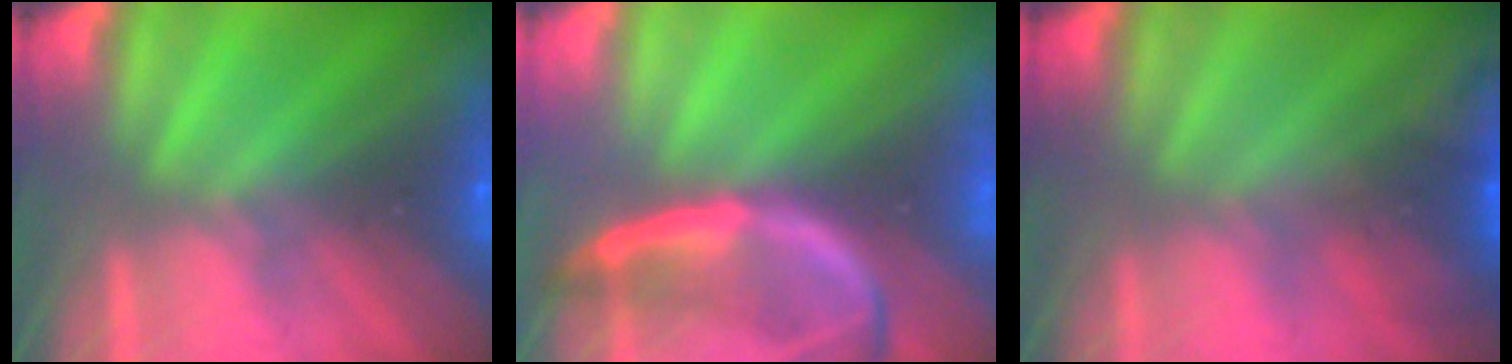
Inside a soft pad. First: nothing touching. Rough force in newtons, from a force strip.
{"total": 2.1}
{"total": 4.8}